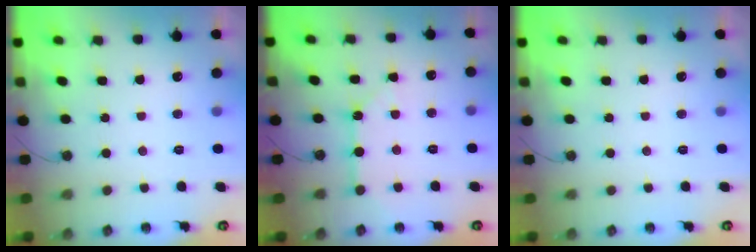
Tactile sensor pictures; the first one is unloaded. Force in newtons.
{"total": 6.3, "press": 6.3, "slide": 0.7}
{"total": 0.0}